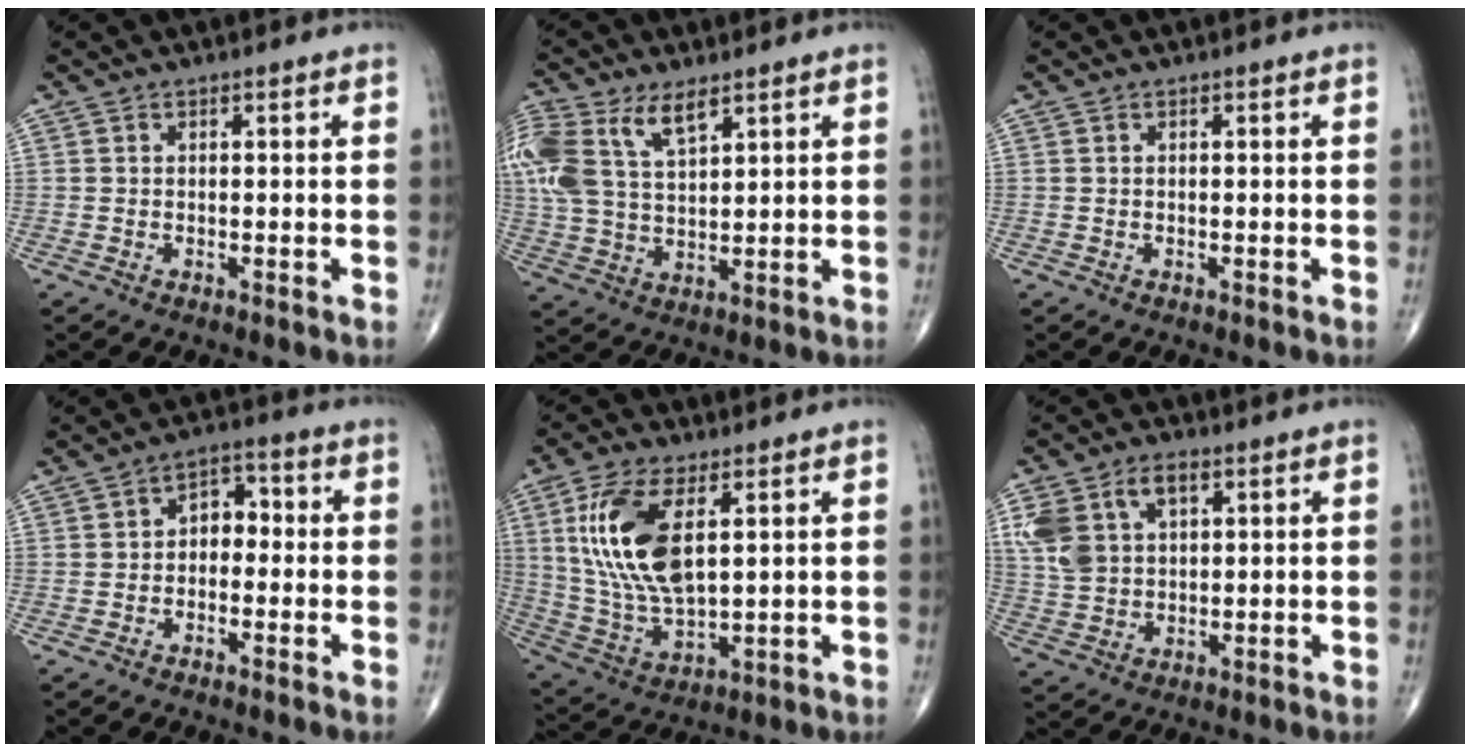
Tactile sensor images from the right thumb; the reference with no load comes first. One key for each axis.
{"total": 15.7, "fx": 7.5, "fy": 8.2, "fz": 11.2, "tx": -0.263, "ty": 0.003, "tz": 0.148}
{"total": 0.0}
{"total": 5.1, "fx": -0.5, "fy": 3.6, "fz": 3.5, "tx": -0.029, "ty": 0.024, "tz": -0.023}
{"total": 16.2, "fx": 4.7, "fy": 7.6, "fz": 13.5, "tx": -0.278, "ty": -0.017, "tz": 0.098}
{"total": 10.6, "fx": 4.0, "fy": 6.7, "fz": 7.2, "tx": -0.137, "ty": 0.006, "tz": 0.082}